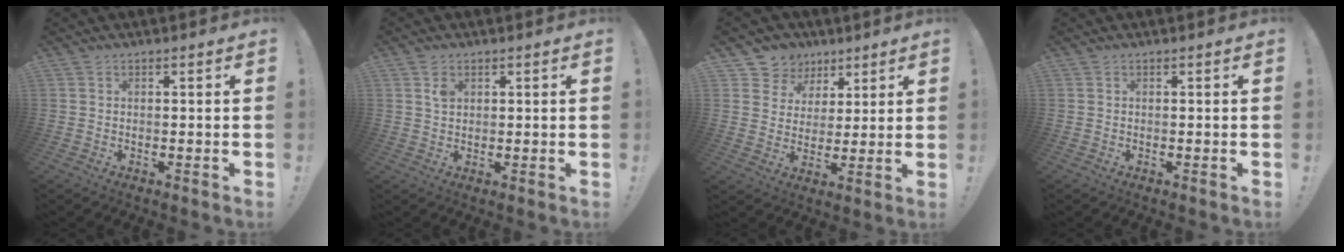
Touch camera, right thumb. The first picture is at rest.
{"total": 2.4, "force": [1.3, 1.6, 1.2], "torque": [-0.007, -0.006, 0.021]}
{"total": 8.4, "force": [4.1, 7.2, 0.9], "torque": [-0.013, -0.032, 0.086]}
{"total": 0.0}